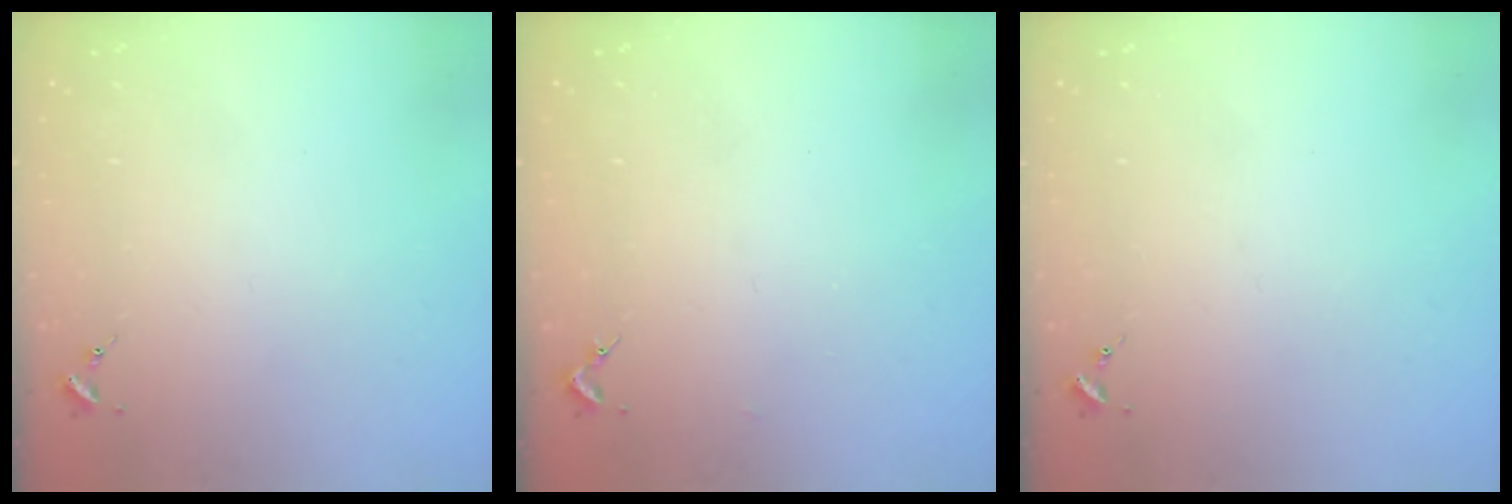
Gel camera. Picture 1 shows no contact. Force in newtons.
{"total": 1.3, "press": 1.3, "slide": 0.1}
{"total": 0.0}